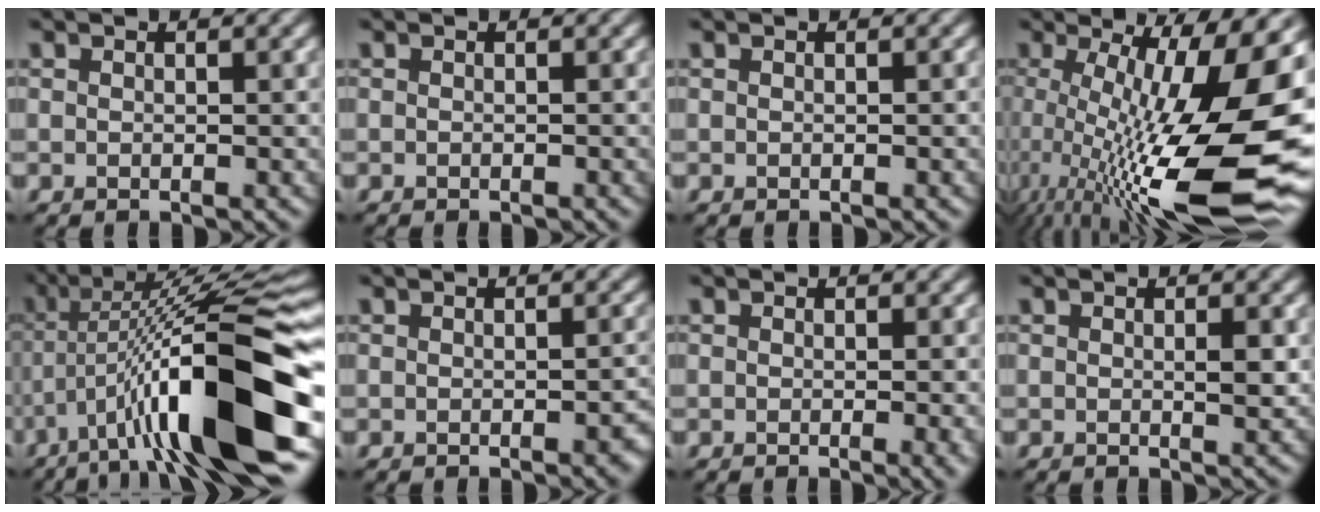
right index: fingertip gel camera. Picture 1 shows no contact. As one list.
[{"total": 0.6, "force": [-0.4, 0.1, 0.4], "torque": [-0.003, -0.001, -0.006]}, {"total": 0.0}, {"total": 19.6, "force": [-2.7, 6.4, 18.4], "torque": [-0.277, -0.018, -0.039]}, {"total": 14.3, "force": [-4.7, 3.3, 13.1], "torque": [-0.208, 0.022, -0.074]}, {"total": 2.0, "force": [-0.7, 0.5, 1.8], "torque": [-0.021, -0.001, -0.007]}, {"total": 2.0, "force": [-0.3, 0.5, 1.9], "torque": [-0.019, -0.004, -0.004]}, {"total": 1.2, "force": [0.1, 0.2, 1.2], "torque": [-0.019, -0.003, 0.000]}]